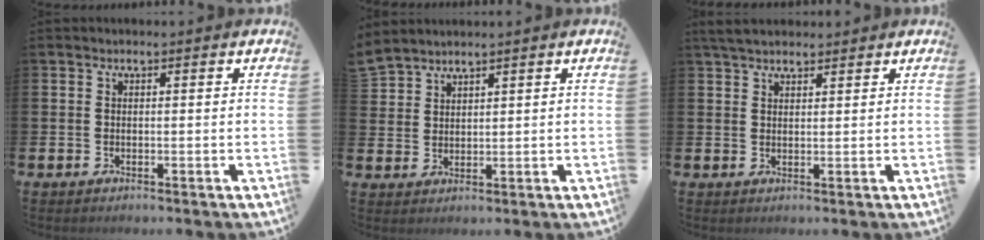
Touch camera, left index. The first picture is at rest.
{"total": 3.1, "force": [3.1, 0.4, -0.3], "torque": [-0.002, -0.015, 0.059]}
{"total": 3.6, "force": [3.2, 1.1, 1.2], "torque": [-0.021, -0.008, 0.058]}